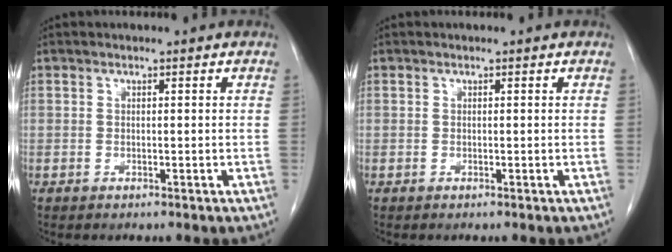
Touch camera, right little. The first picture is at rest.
{"total": 0.0}